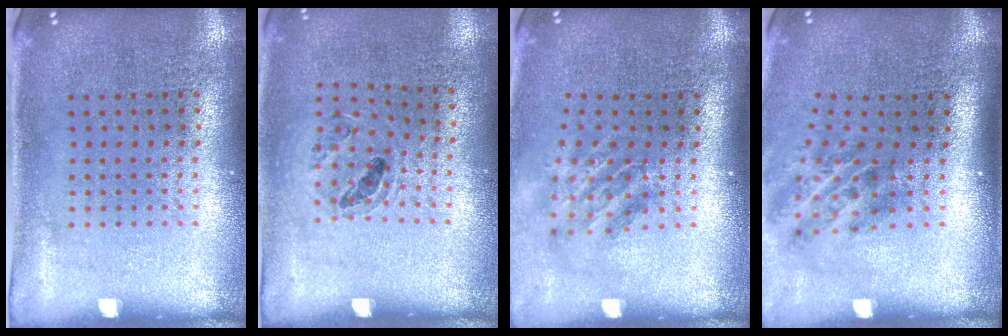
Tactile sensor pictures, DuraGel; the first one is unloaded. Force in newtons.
{"total": 0.9, "press": 0.9, "slide": 0.2}
{"total": 1.8, "press": 1.3, "slide": 1.3}
{"total": 2.0, "press": 1.3, "slide": 1.5}